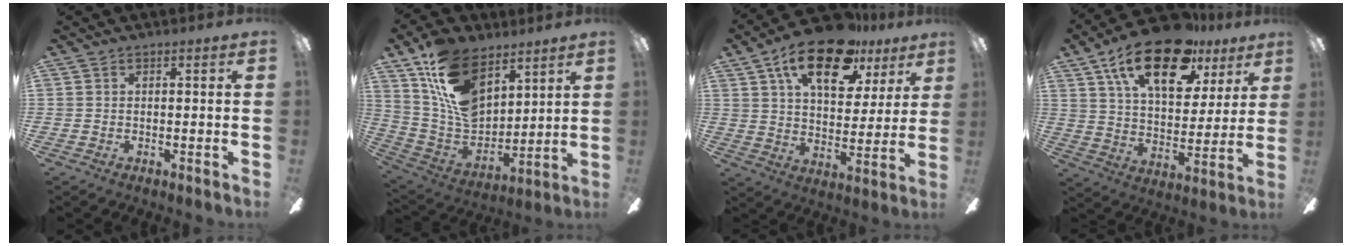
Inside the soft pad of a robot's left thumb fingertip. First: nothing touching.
{"total": 18.1, "force": [9.6, 11.0, 10.7], "torque": [-0.211, -0.041, 0.184]}
{"total": 19.9, "force": [11.7, 9.3, 13.1], "torque": [-0.212, -0.045, 0.197]}
{"total": 22.3, "force": [13.1, 10.4, 14.7], "torque": [-0.234, -0.060, 0.224]}